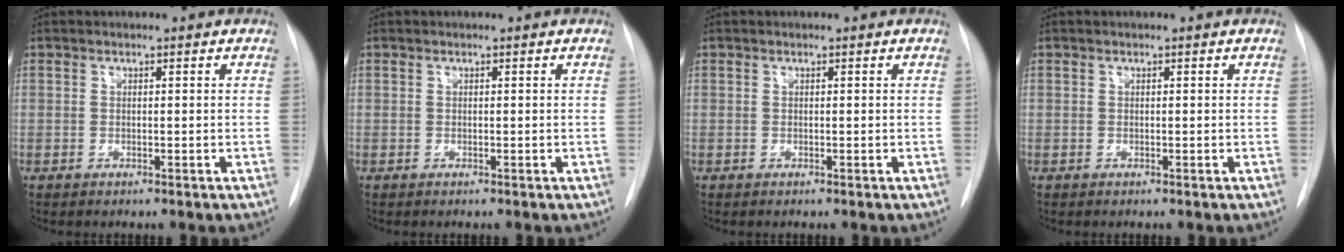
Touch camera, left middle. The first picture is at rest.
{"total": 0.0}
{"total": 0.0}
{"total": 0.0}